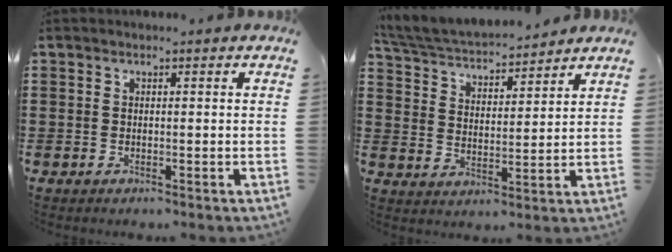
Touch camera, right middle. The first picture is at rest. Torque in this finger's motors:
{"motor_torque": [-0.03, 0.08, 0.06, 0.02]}